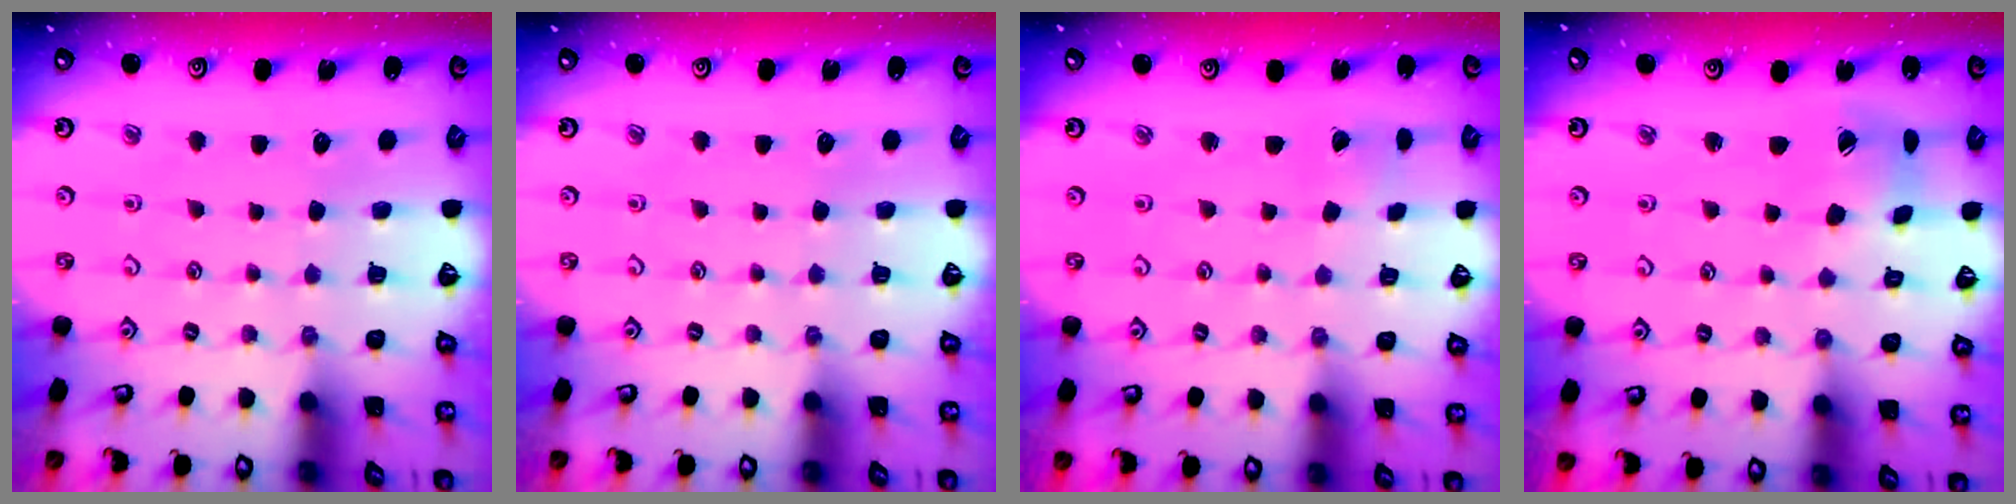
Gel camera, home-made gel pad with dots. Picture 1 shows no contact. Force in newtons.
{"total": 0.0}
{"total": 1.4, "press": 1.4, "slide": 0.2}
{"total": 6.8, "press": 6.7, "slide": 0.5}